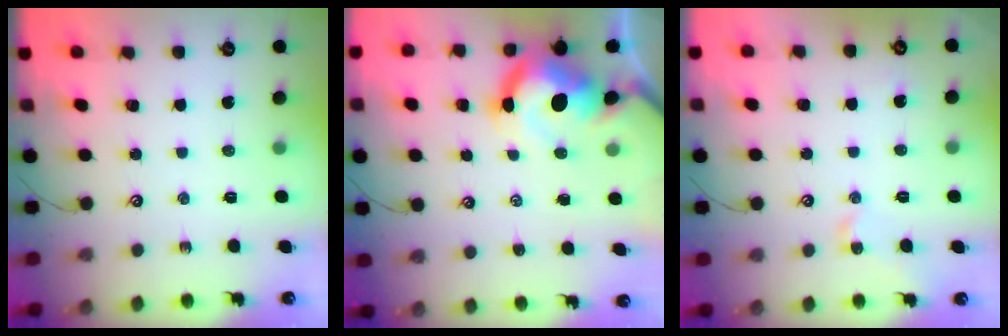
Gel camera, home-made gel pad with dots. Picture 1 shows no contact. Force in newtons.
{"total": 14.2, "press": 14.1, "slide": 1.9}
{"total": 2.5, "press": 2.4, "slide": 0.7}